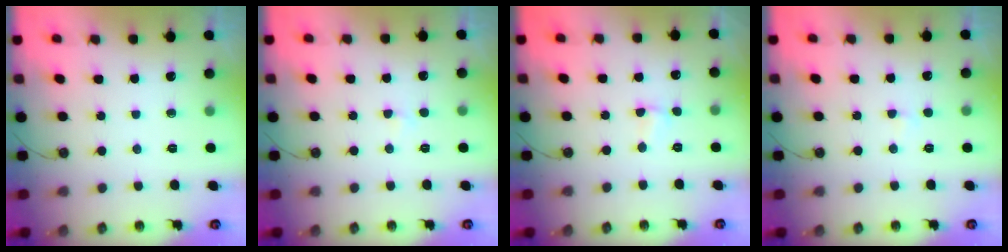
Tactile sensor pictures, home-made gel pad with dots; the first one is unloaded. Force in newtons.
{"total": 2.3, "press": 2.3, "slide": 0.4}
{"total": 1.3, "press": 1.2, "slide": 0.4}
{"total": 1.7, "press": 1.7, "slide": 0.3}